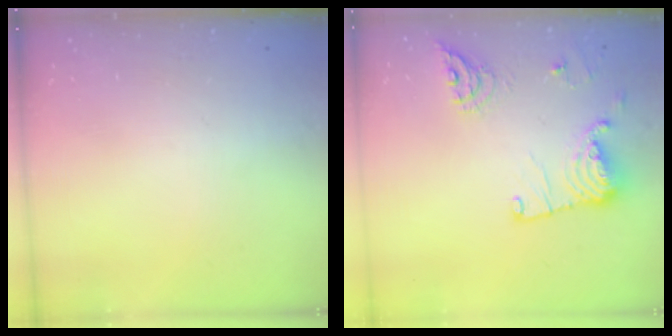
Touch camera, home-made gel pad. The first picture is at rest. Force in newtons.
{"total": 14.5, "press": 14.5, "slide": 0.4}